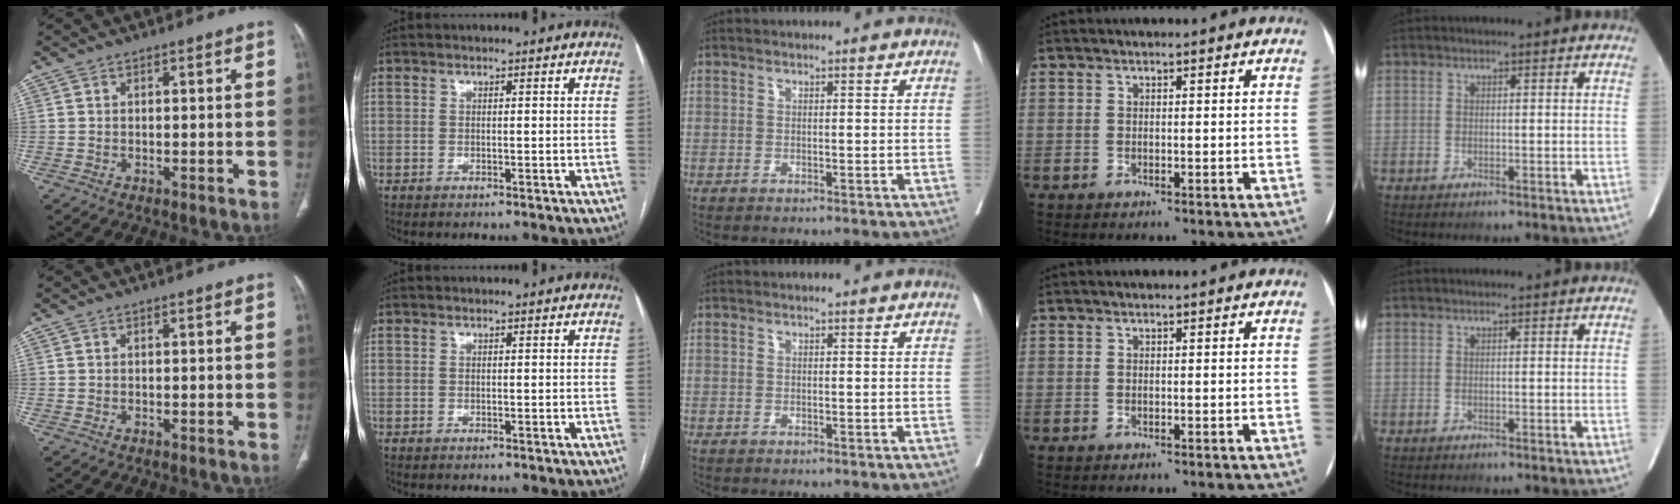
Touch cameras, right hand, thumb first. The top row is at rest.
{}